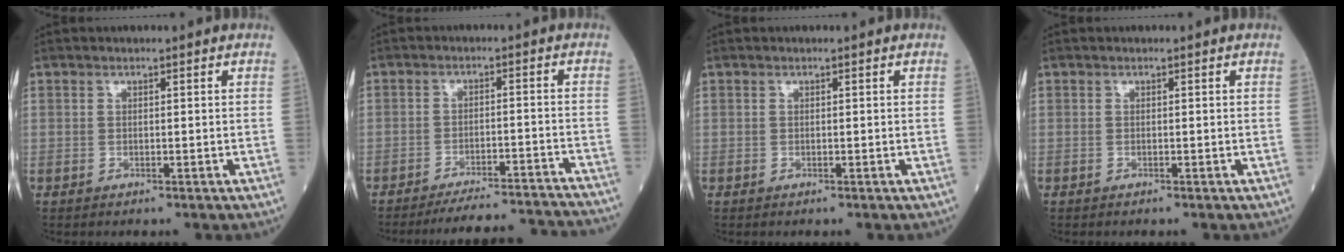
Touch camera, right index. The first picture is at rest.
{"total": 13.7, "force": [-13.4, 0.3, 2.5], "torque": [-0.018, 0.008, -0.170]}
{"total": 0.0}
{"total": 0.0}